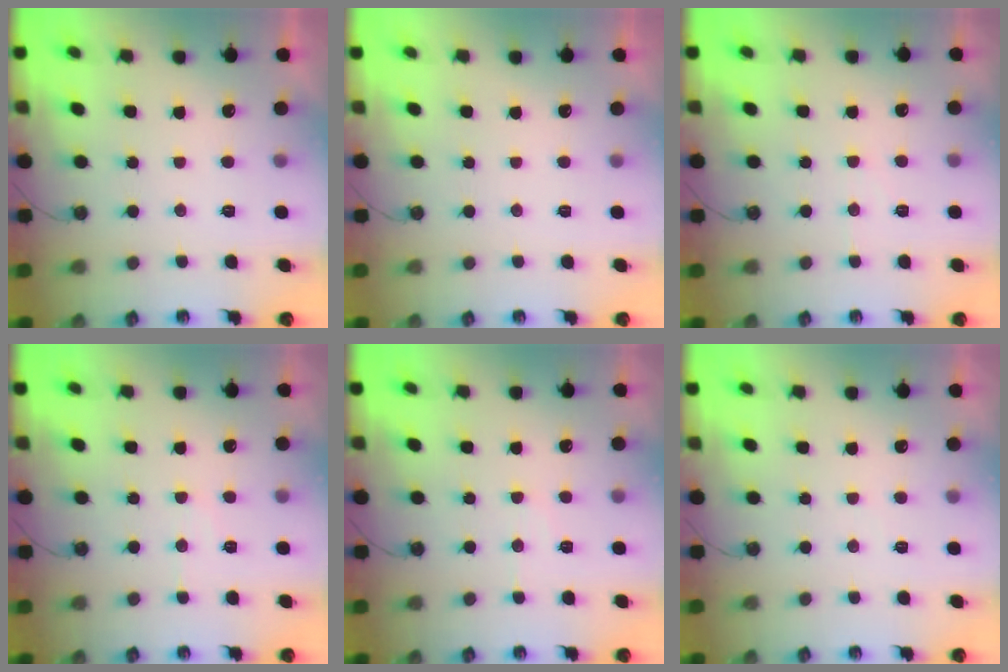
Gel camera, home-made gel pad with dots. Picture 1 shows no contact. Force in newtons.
{"total": 0.0}
{"total": 4.4, "press": 4.4, "slide": 0.7}
{"total": 5.4, "press": 5.3, "slide": 1.0}
{"total": 5.4, "press": 5.3, "slide": 1.0}
{"total": 3.0, "press": 3.0, "slide": 0.4}